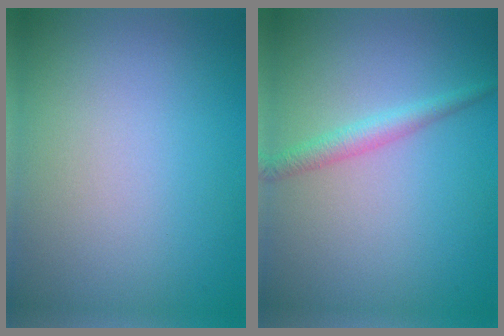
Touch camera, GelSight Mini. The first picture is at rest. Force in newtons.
{"total": 1.9, "press": 1.9, "slide": 0.1}